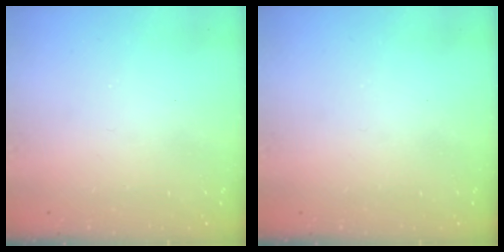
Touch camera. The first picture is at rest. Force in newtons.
{"total": 0.0}